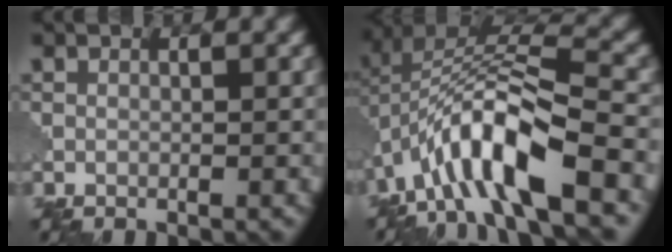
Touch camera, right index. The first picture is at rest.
{"total": 10.7, "force": [-4.5, 3.2, 9.1], "torque": [-0.168, 0.019, -0.088]}